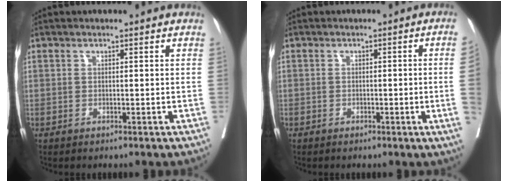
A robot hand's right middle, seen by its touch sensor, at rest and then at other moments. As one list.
[{"total": 3.9, "force": [-0.9, -1.0, 3.6], "torque": [-0.044, -0.001, -0.012]}]